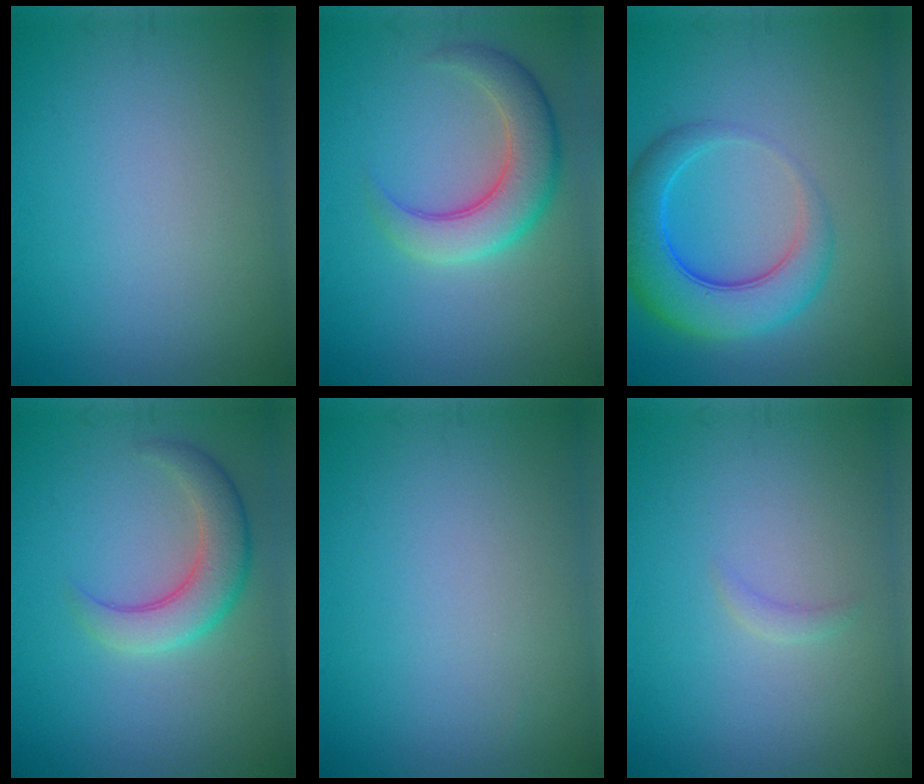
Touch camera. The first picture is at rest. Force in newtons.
{"total": 5.3, "press": 5.3, "slide": 0.4}
{"total": 6.6, "press": 6.5, "slide": 0.4}
{"total": 4.3, "press": 4.3, "slide": 0.3}
{"total": 0.0}
{"total": 0.8, "press": 0.7, "slide": 0.2}